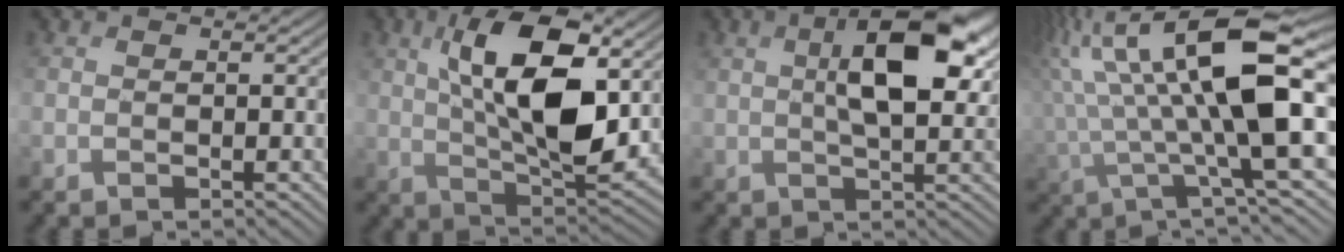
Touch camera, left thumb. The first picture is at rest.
{"total": 12.9, "force": [3.1, 5.4, 11.3], "torque": [-0.197, -0.004, 0.056]}
{"total": 9.9, "force": [2.8, 4.0, 8.6], "torque": [-0.153, 0.009, 0.043]}
{"total": 15.7, "force": [2.5, 4.3, 14.9], "torque": [-0.284, 0.003, 0.048]}